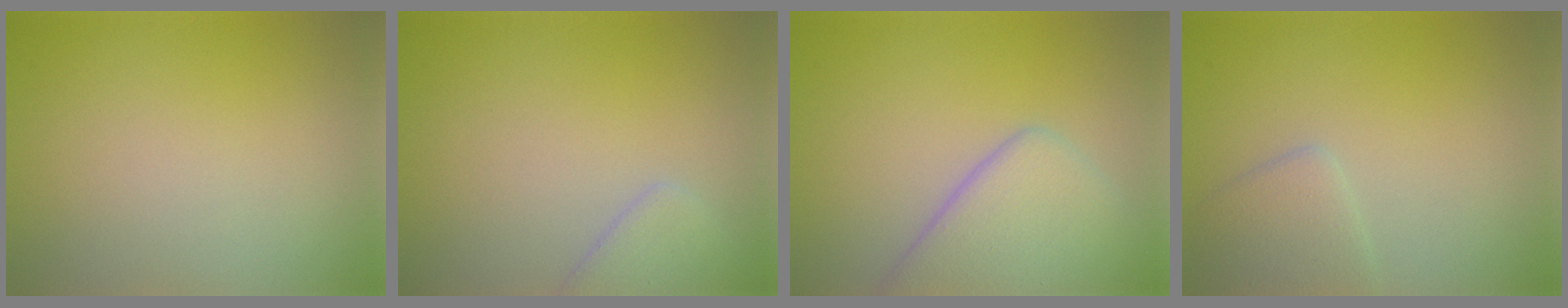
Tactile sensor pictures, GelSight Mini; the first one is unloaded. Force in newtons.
{"total": 2.4, "press": 2.4, "slide": 0.2}
{"total": 6.1, "press": 6.1, "slide": 0.3}
{"total": 2.5, "press": 2.5, "slide": 0.1}